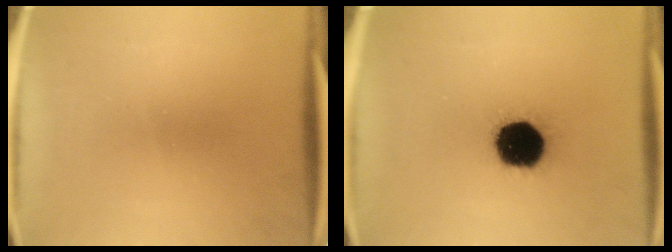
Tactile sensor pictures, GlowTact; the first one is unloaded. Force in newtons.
{"total": 17.1}